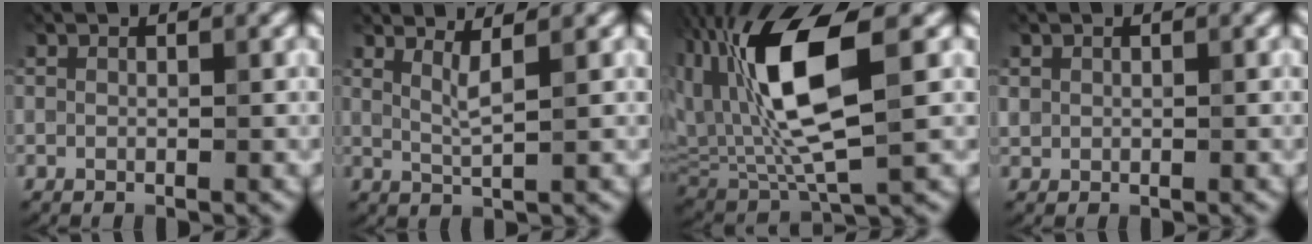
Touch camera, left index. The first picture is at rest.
{"total": 2.1, "force": [1.1, 0.3, 1.7], "torque": [-0.028, -0.005, 0.021]}
{"total": 11.6, "force": [2.0, 4.1, 10.6], "torque": [-0.204, 0.010, 0.035]}
{"total": 0.6, "force": [0.3, 0.5, 0.0], "torque": [0.003, -0.002, 0.007]}